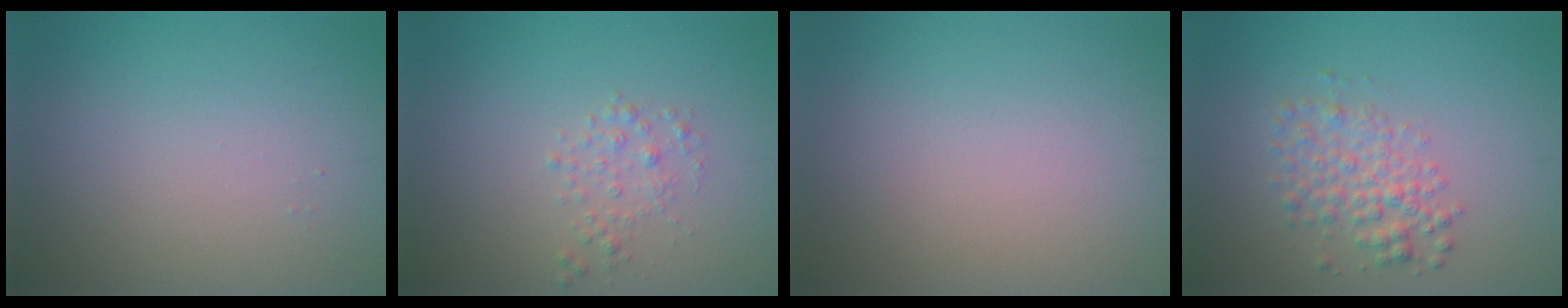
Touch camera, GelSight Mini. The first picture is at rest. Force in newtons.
{"total": 1.4, "press": 1.4, "slide": 0.0}
{"total": 0.0}
{"total": 3.0, "press": 3.0, "slide": 0.1}